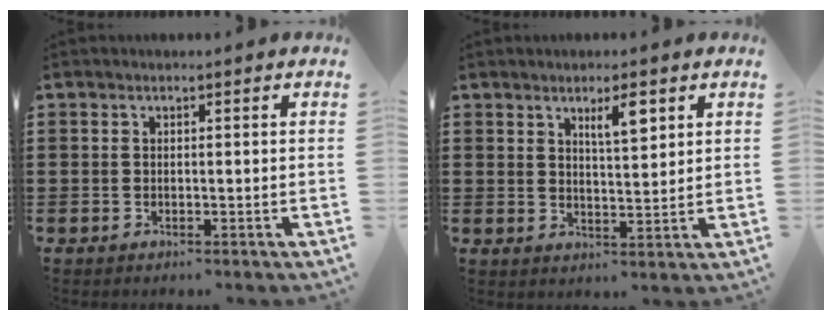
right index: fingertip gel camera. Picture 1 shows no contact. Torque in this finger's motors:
{"motor_torque": [0.13, 0.22, 0.19, 0.06]}